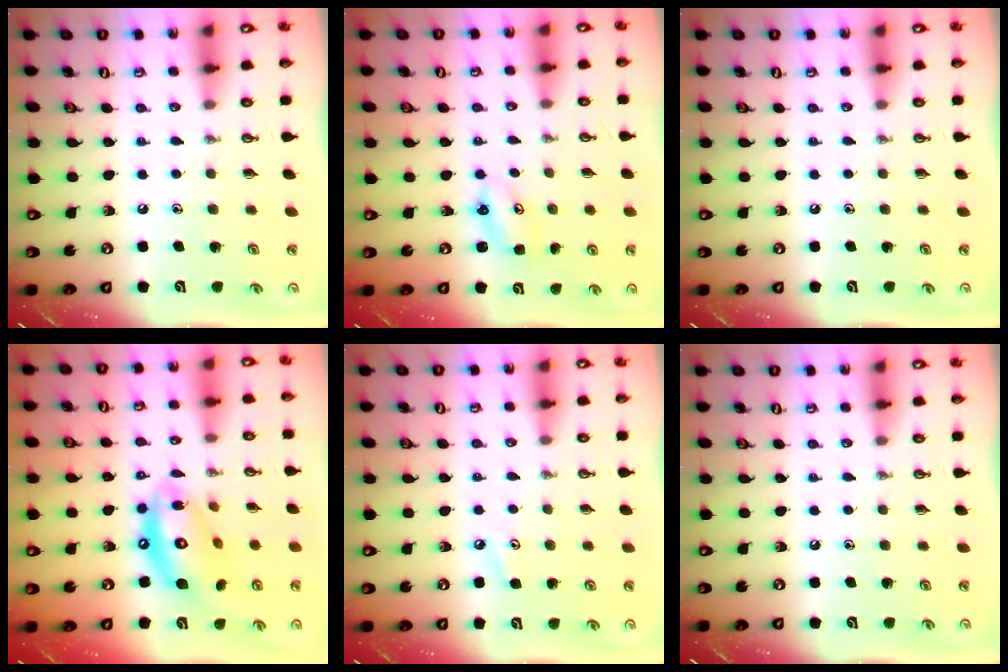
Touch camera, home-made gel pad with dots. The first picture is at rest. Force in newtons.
{"total": 4.5, "press": 4.4, "slide": 0.4}
{"total": 0.0}
{"total": 15.2, "press": 15.1, "slide": 1.2}
{"total": 3.6, "press": 3.6, "slide": 0.5}
{"total": 0.0}